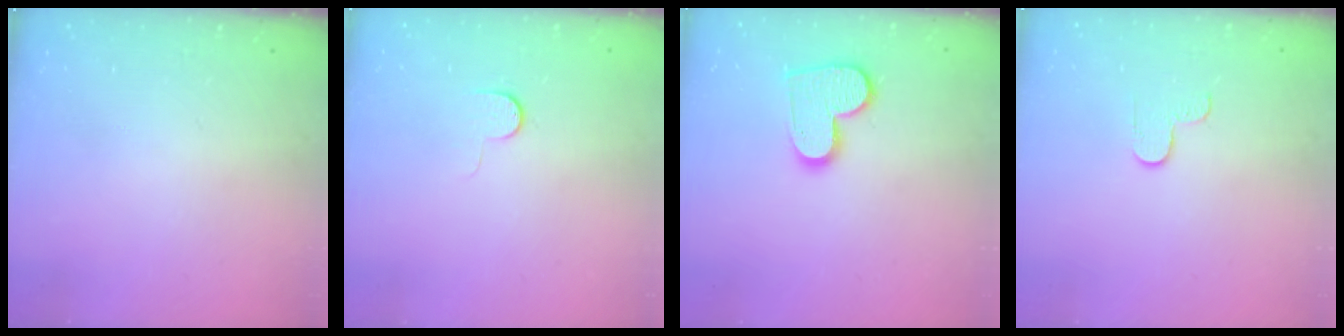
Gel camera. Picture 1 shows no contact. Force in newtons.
{"total": 5.0, "press": 5.0, "slide": 0.5}
{"total": 11.8, "press": 11.8, "slide": 0.8}
{"total": 2.7, "press": 2.6, "slide": 0.4}